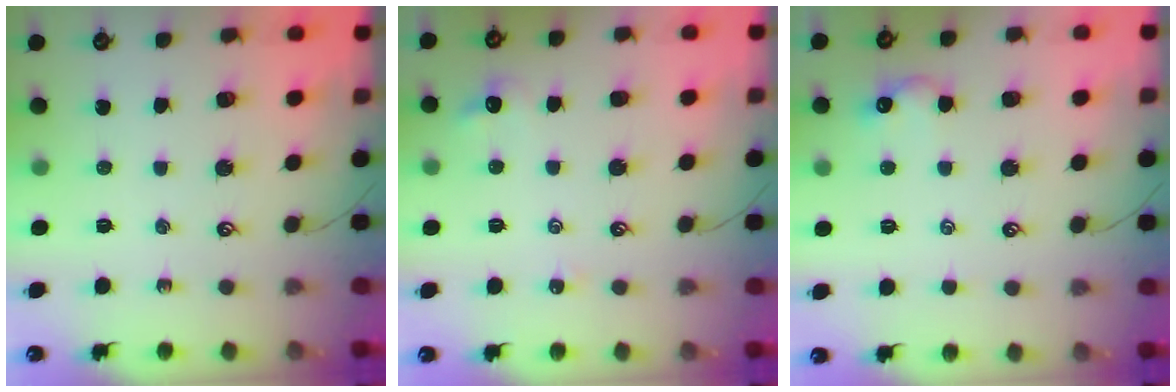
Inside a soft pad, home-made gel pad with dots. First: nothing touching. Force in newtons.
{"total": 1.3, "press": 1.2, "slide": 0.5}
{"total": 0.6, "press": 0.2, "slide": 0.6}